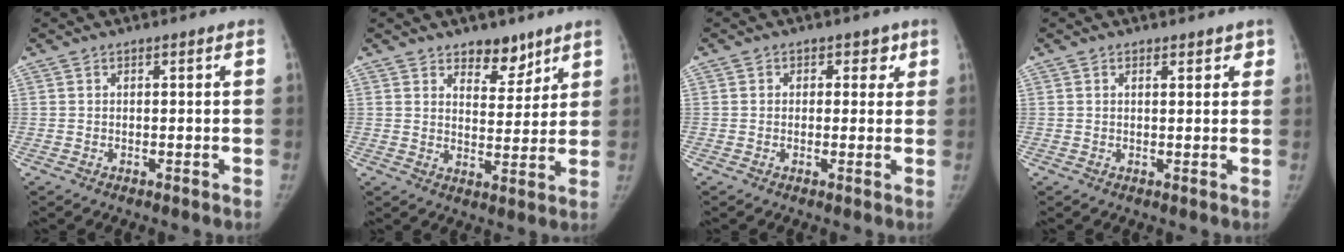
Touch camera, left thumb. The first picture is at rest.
{"total": 7.0, "force": [5.0, 3.8, 3.0], "torque": [-0.006, -0.034, 0.079]}
{"total": 3.1, "force": [1.1, 2.7, 1.2], "torque": [0.019, 0.000, 0.006]}
{"total": 2.1, "force": [1.3, 1.1, 1.1], "torque": [0.000, -0.005, 0.014]}